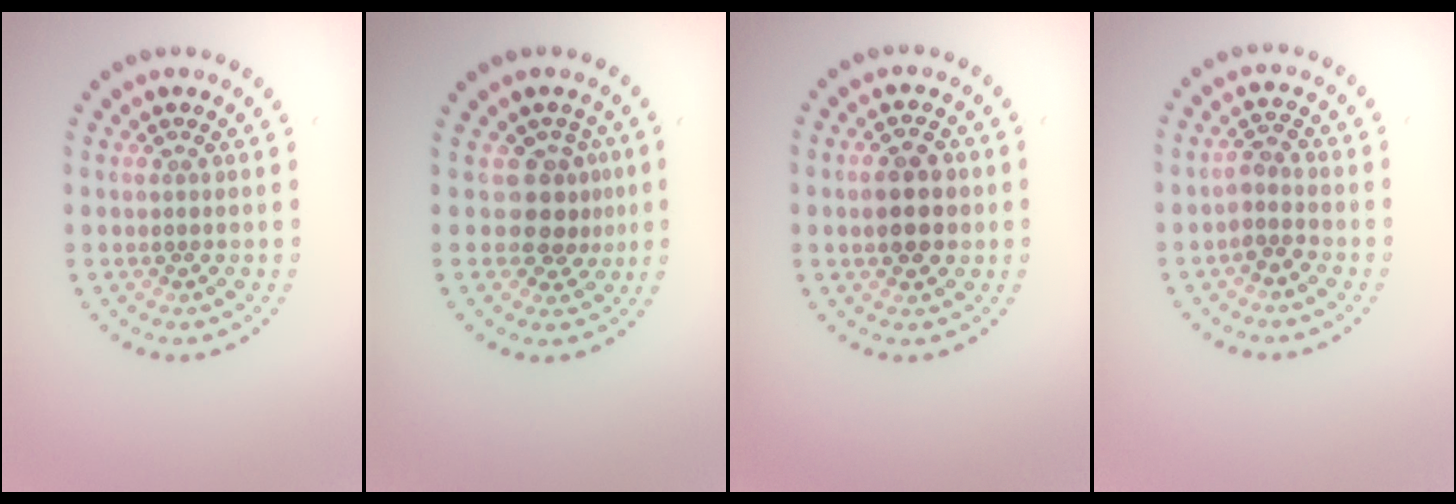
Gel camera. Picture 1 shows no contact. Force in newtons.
{"total": 2.8, "press": 2.2, "slide": 1.8}
{"total": 4.3, "press": 4.3, "slide": 0.1}
{"total": 1.9, "press": 1.5, "slide": 1.2}